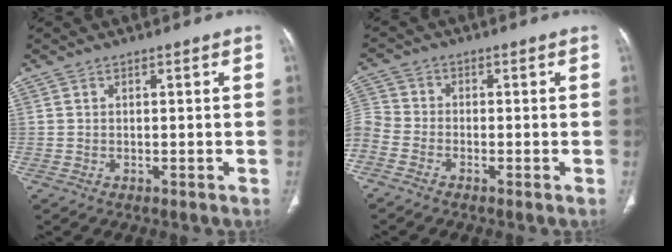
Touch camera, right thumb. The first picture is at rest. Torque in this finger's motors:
{"motor_torque": [2.18, 2.83, 0.34, -0.25, 0.09]}